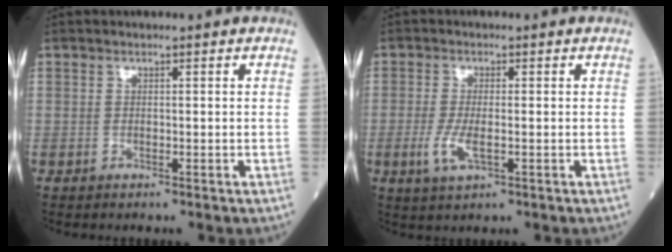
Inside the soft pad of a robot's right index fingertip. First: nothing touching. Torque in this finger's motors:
{"motor_torque": [0.31, -0.18, 0.43, 0.11]}